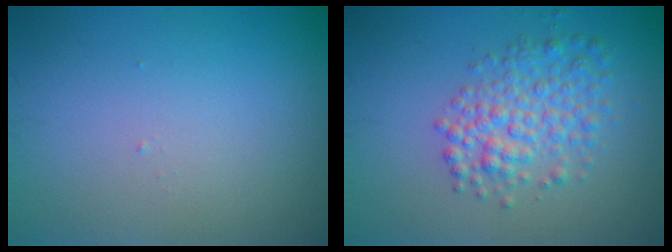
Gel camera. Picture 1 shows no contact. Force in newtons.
{"total": 3.9, "press": 3.9, "slide": 0.2}